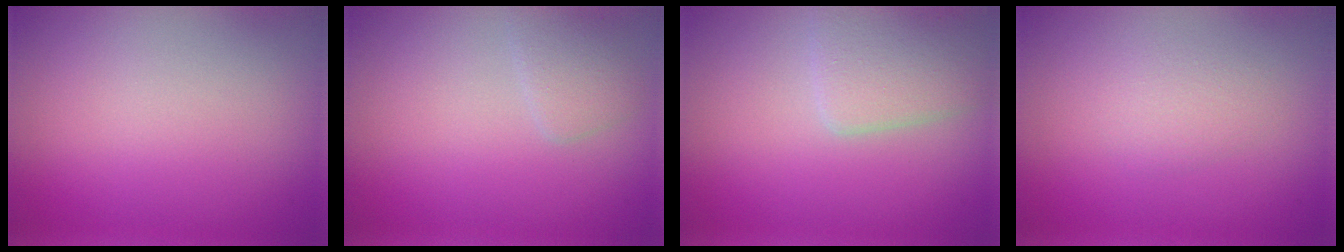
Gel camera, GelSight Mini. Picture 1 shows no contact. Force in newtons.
{"total": 1.7, "press": 1.7, "slide": 0.1}
{"total": 3.8, "press": 3.8, "slide": 0.1}
{"total": 1.6, "press": 1.6, "slide": 0.1}